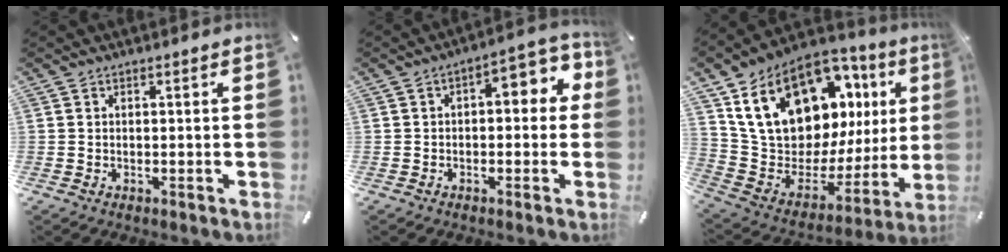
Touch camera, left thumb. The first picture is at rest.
{"total": 7.0, "force": [0.9, 3.7, 5.9], "torque": [-0.072, -0.008, 0.005]}
{"total": 22.6, "force": [12.9, 13.4, 12.9], "torque": [-0.210, -0.080, 0.246]}